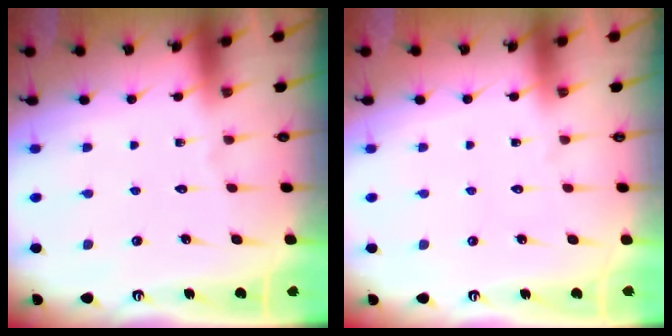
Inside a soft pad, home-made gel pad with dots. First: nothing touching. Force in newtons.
{"total": 0.0}